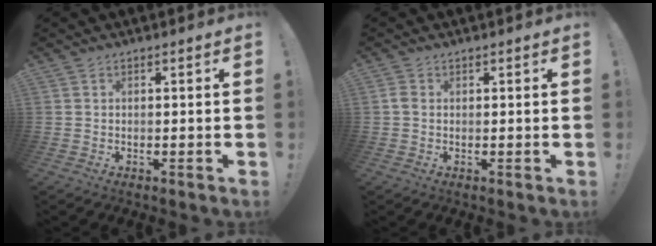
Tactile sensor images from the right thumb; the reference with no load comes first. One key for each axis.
{"total": 1.2, "fx": 0.6, "fy": 0.7, "fz": 0.8, "tx": -0.013, "ty": 0.002, "tz": 0.010}